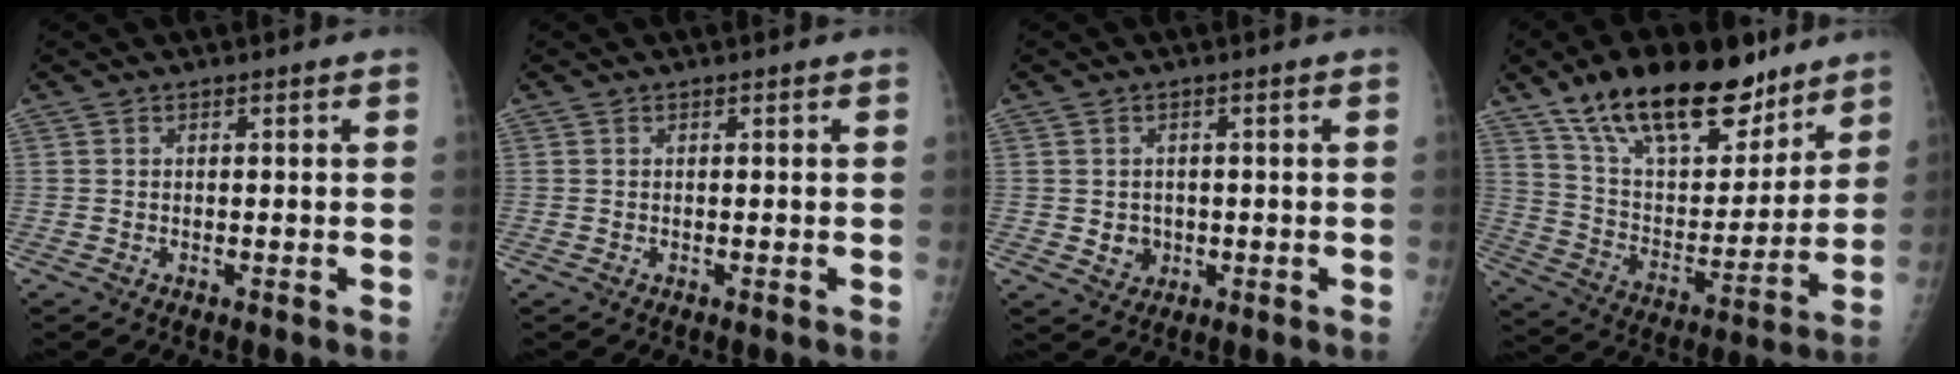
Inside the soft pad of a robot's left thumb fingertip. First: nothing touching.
{"total": 0.0}
{"total": 2.9, "force": [-0.2, 2.7, 1.1], "torque": [-0.005, 0.001, 0.005]}
{"total": 25.0, "force": [17.3, 11.0, 14.3], "torque": [-0.194, -0.060, 0.290]}